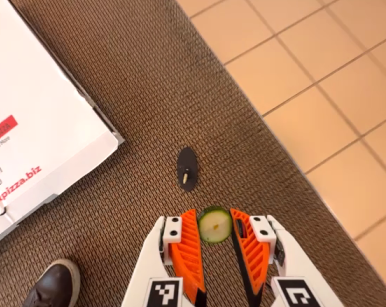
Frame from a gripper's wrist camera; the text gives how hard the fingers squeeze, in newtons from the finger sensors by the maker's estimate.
{"total": 6.4, "left": 6.2, "right": 6.7}